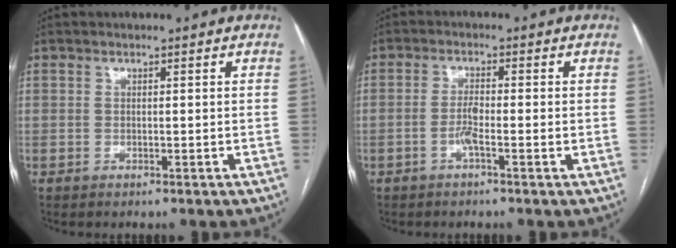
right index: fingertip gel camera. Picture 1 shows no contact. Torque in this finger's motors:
{"motor_torque": [0.21, 0.20, 0.01, 0.00]}